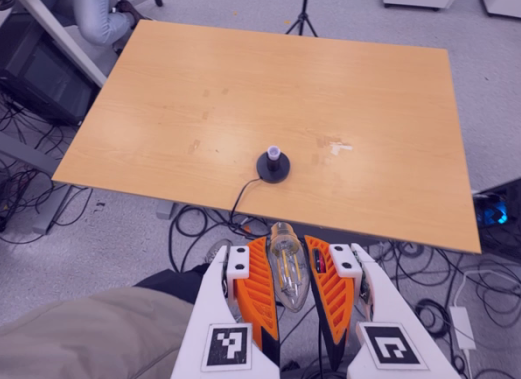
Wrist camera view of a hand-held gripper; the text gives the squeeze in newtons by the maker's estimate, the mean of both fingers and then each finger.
{"total": 19.7, "left": 21.5, "right": 18.0}